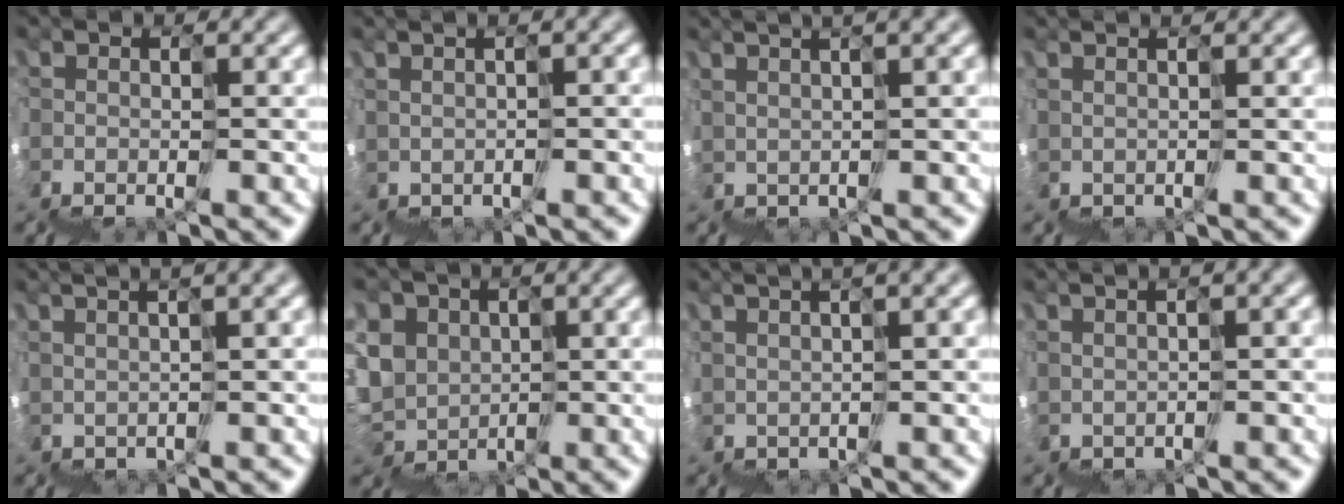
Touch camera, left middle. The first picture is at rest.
{"total": 2.1, "force": [1.8, -0.6, 1.0], "torque": [0.007, 0.036, 0.037]}
{"total": 5.3, "force": [4.9, -0.9, 2.0], "torque": [0.008, 0.060, 0.076]}
{"total": 2.9, "force": [2.3, -1.6, -1.0], "torque": [0.045, 0.032, 0.031]}
{"total": 5.2, "force": [4.5, -0.6, 2.6], "torque": [-0.003, 0.065, 0.074]}
{"total": 3.5, "force": [2.1, 1.7, -2.3], "torque": [0.029, 0.034, 0.013]}
{"total": 5.5, "force": [4.9, -0.6, 2.5], "torque": [-0.004, 0.063, 0.078]}
{"total": 3.7, "force": [2.7, -0.1, 2.5], "torque": [-0.022, 0.050, 0.057]}